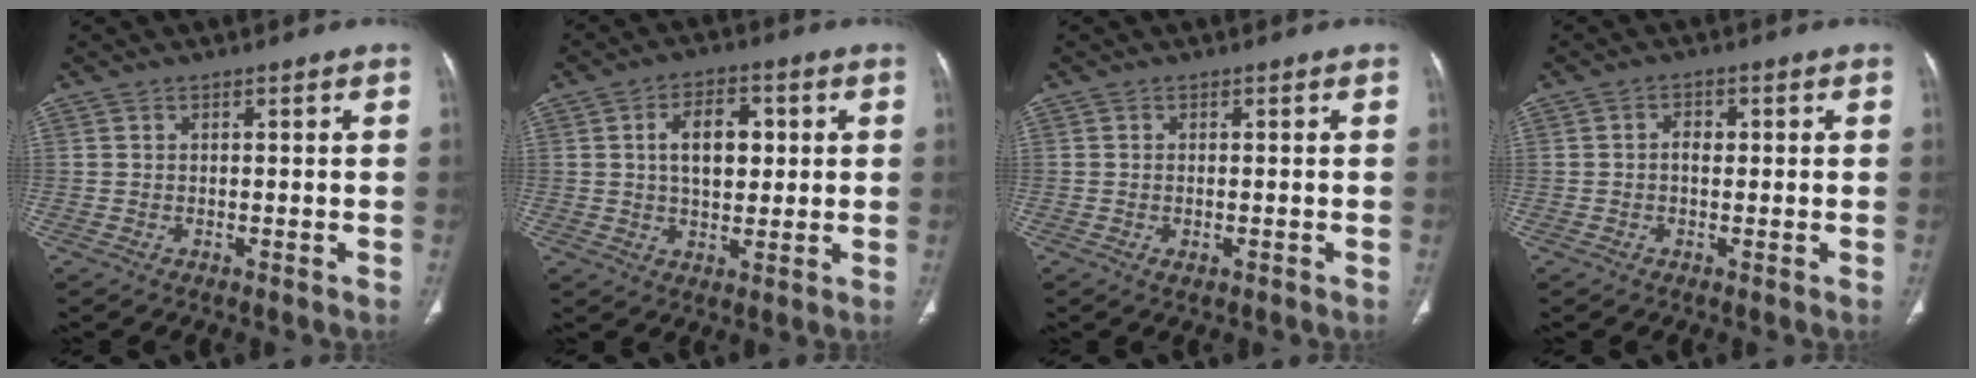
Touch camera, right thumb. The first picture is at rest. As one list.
[{"total": 9.0, "force": [1.7, 5.4, 6.9], "torque": [-0.089, 0.005, 0.029]}, {"total": 1.5, "force": [-0.5, 0.6, 1.2], "torque": [-0.027, 0.000, -0.005]}, {"total": 2.3, "force": [0.1, 1.7, 1.5], "torque": [-0.017, 0.008, -0.002]}]